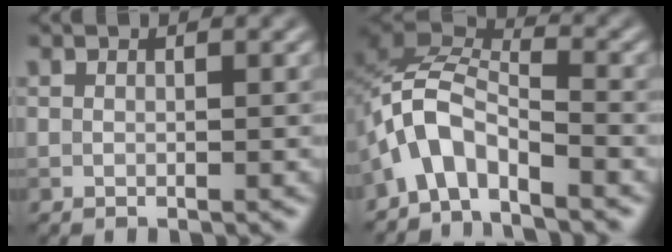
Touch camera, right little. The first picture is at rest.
{"total": 5.0, "force": [-3.3, 2.3, 3.0], "torque": [-0.048, 0.009, -0.076]}